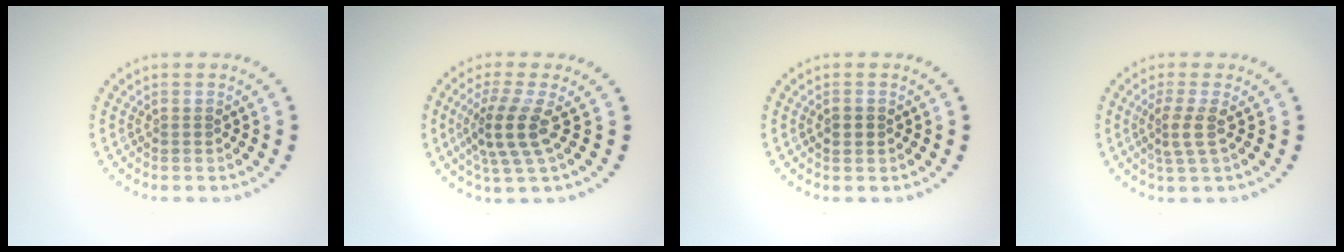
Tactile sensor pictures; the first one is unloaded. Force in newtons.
{"total": 3.7, "press": 2.7, "slide": 2.5}
{"total": 1.1, "press": 1.1, "slide": 0.1}
{"total": 2.3, "press": 1.7, "slide": 1.6}